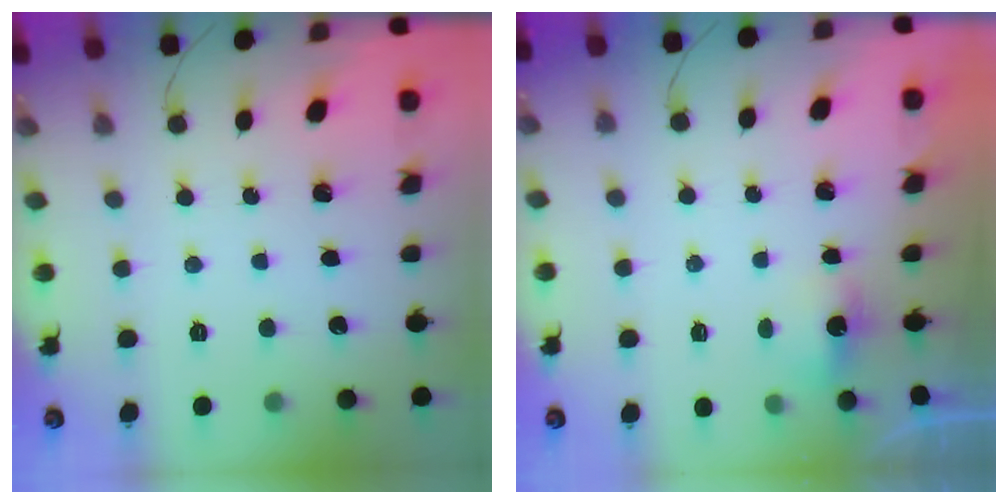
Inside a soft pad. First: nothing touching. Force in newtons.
{"total": 2.9, "press": 2.8, "slide": 0.8}